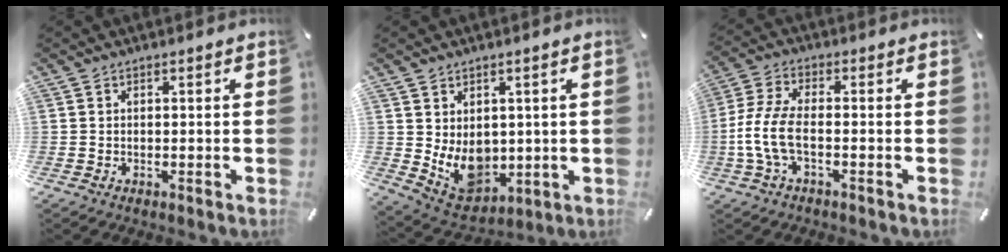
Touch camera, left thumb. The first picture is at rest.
{"total": 9.2, "force": [0.8, 7.6, 5.0], "torque": [-0.097, -0.023, 0.026]}
{"total": 8.3, "force": [-2.2, 3.4, 7.2], "torque": [-0.165, -0.010, -0.042]}